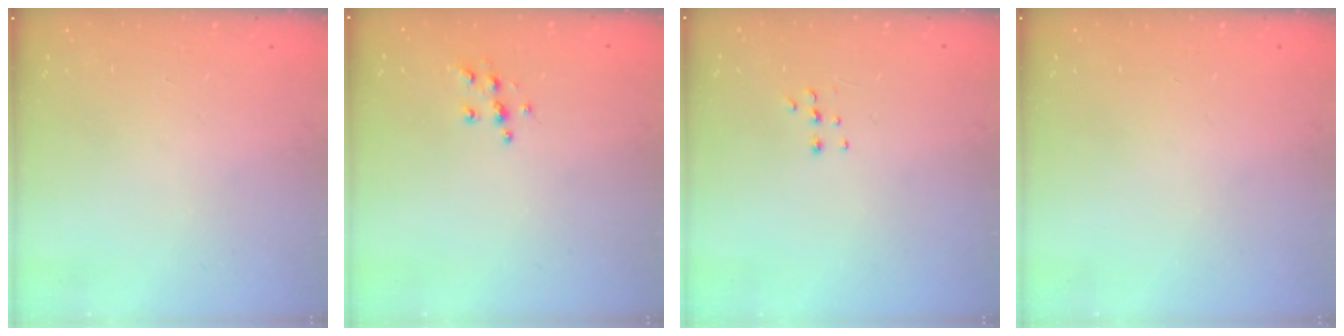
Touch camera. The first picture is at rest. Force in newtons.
{"total": 5.3, "press": 5.2, "slide": 0.2}
{"total": 5.7, "press": 5.6, "slide": 1.0}
{"total": 0.0}